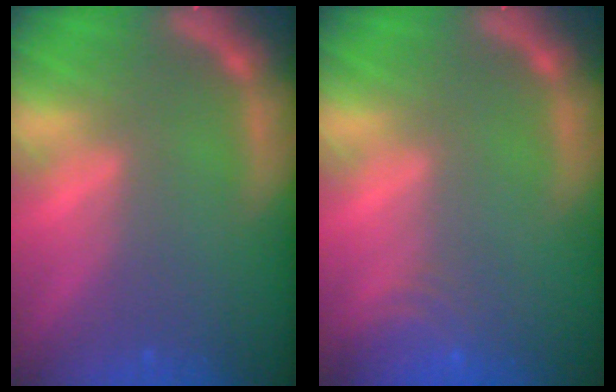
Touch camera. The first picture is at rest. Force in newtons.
{"total": 4.0}